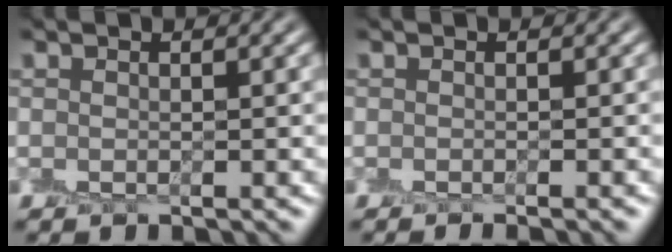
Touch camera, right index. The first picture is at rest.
{"total": 0.9, "force": [-0.7, -0.2, 0.6], "torque": [0.000, -0.007, -0.009]}